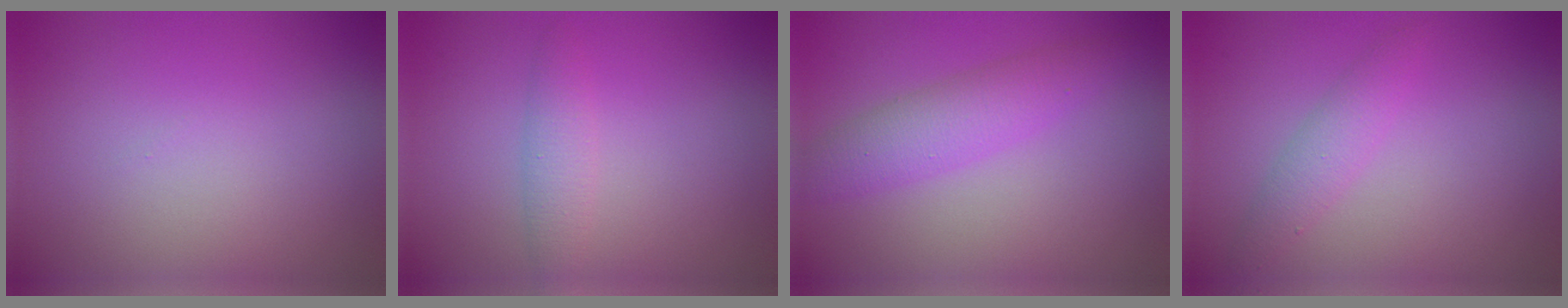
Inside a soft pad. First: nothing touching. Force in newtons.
{"total": 1.9, "press": 1.9, "slide": 0.0}
{"total": 3.9, "press": 3.9, "slide": 0.1}
{"total": 2.1, "press": 2.1, "slide": 0.1}